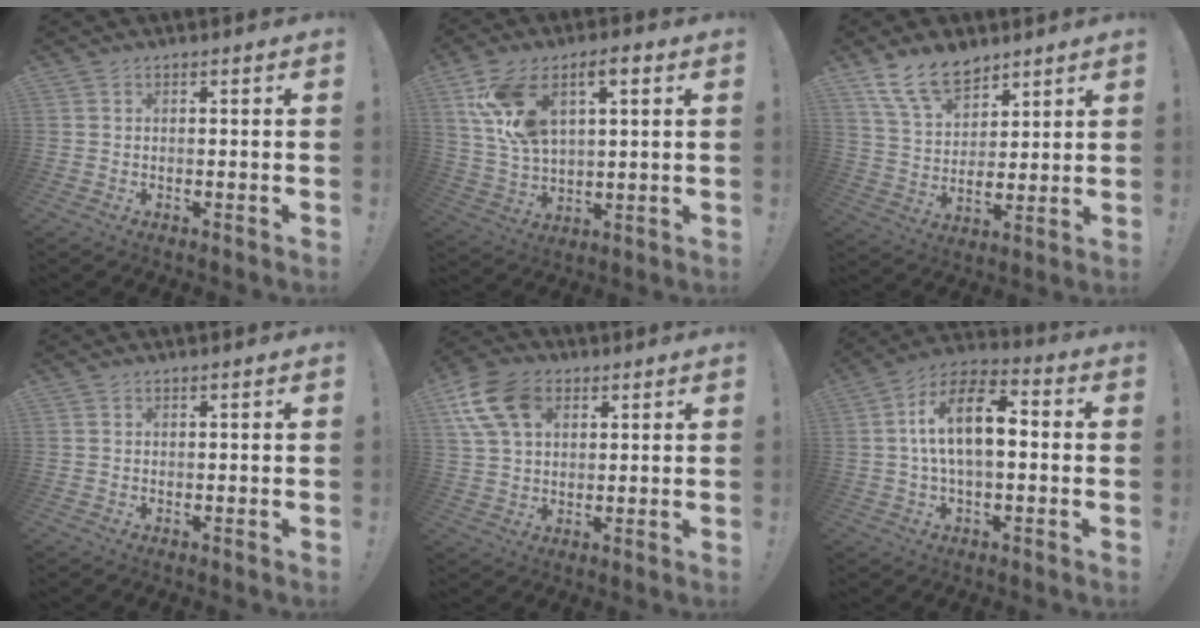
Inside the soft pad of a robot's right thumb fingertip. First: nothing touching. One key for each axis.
{"total": 14.1, "fx": 6.3, "fy": 7.4, "fz": 10.2, "tx": -0.194, "ty": -0.014, "tz": 0.112}
{"total": 14.0, "fx": 9.4, "fy": 8.1, "fz": 6.5, "tx": -0.111, "ty": -0.054, "tz": 0.179}
{"total": 0.0}
{"total": 14.5, "fx": 5.7, "fy": 9.9, "fz": 9.0, "tx": -0.174, "ty": -0.012, "tz": 0.113}
{"total": 15.3, "fx": 1.7, "fy": 7.5, "fz": 13.2, "tx": -0.231, "ty": 0.007, "tz": 0.024}